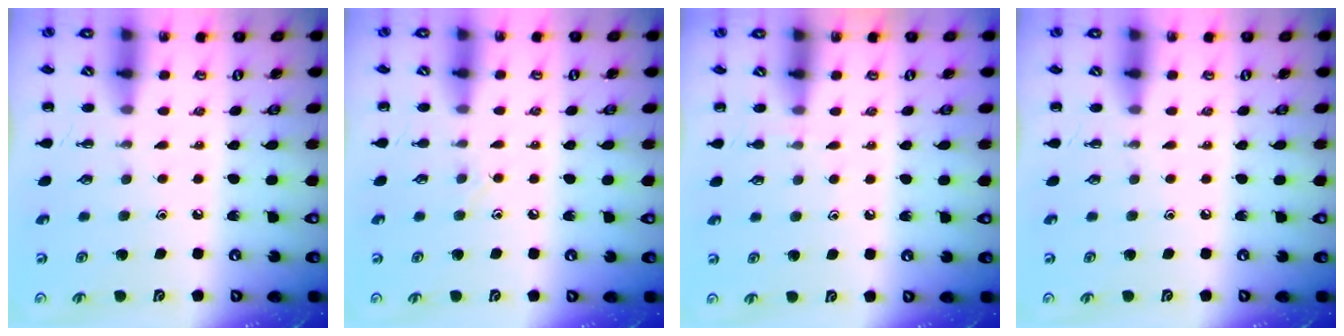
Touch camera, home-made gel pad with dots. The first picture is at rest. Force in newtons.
{"total": 4.5, "press": 4.3, "slide": 1.3}
{"total": 4.6, "press": 4.4, "slide": 1.5}
{"total": 0.0}